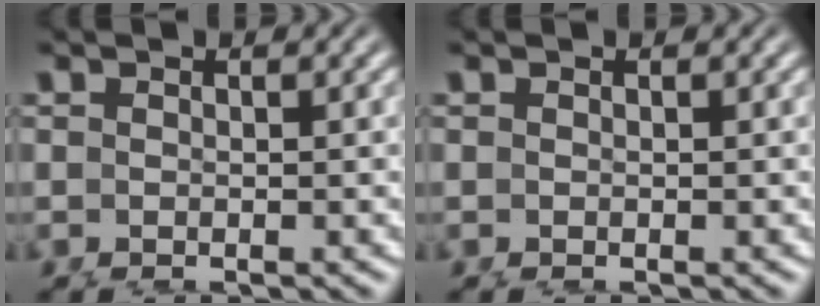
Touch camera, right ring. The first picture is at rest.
{"total": 0.0}